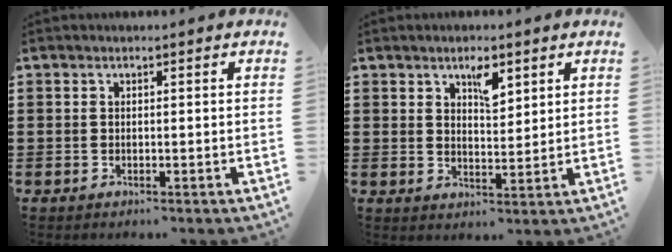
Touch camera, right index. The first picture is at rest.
{"total": 4.0, "force": [2.5, 1.6, 2.7], "torque": [-0.035, -0.003, 0.039]}